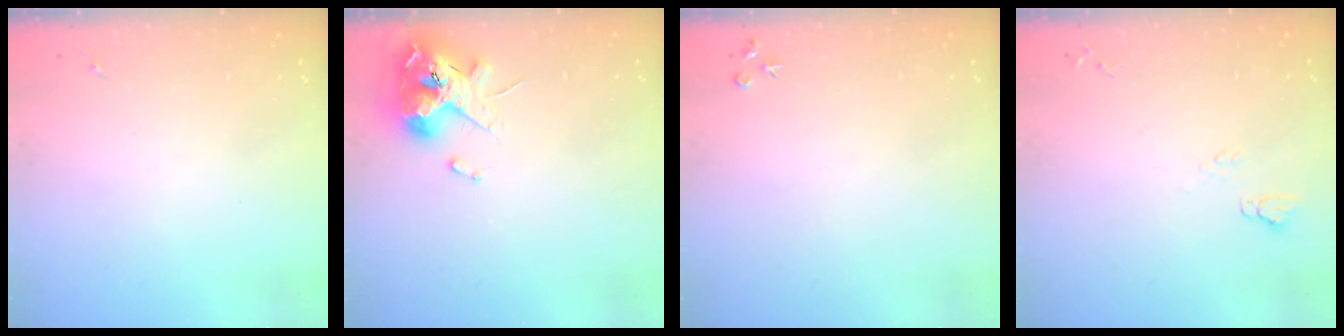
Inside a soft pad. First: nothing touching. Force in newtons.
{"total": 12.7, "press": 12.5, "slide": 2.0}
{"total": 3.5, "press": 3.5, "slide": 0.4}
{"total": 5.0, "press": 5.0, "slide": 0.6}